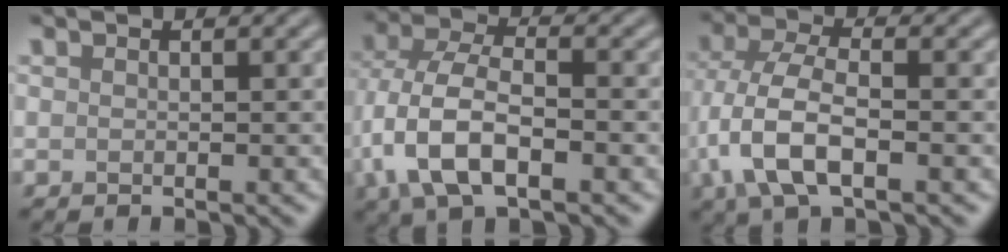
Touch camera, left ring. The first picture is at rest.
{"total": 8.2, "force": [-2.6, 4.3, 6.5], "torque": [-0.143, 0.001, -0.059]}
{"total": 7.0, "force": [-2.1, 3.3, 5.9], "torque": [-0.136, 0.004, -0.051]}